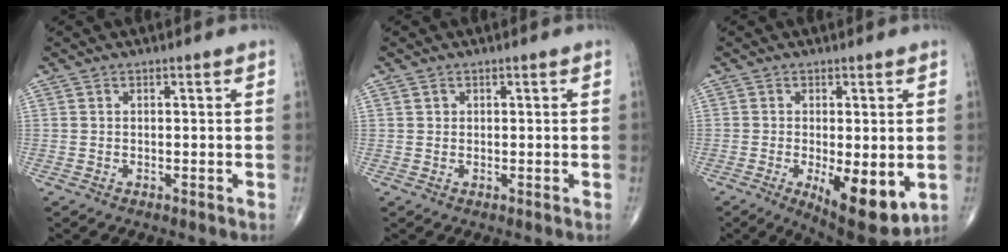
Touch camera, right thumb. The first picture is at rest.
{"total": 0.7, "force": [0.3, 0.6, 0.1], "torque": [0.005, 0.000, 0.005]}
{"total": 11.6, "force": [-2.8, 4.3, 10.3], "torque": [-0.146, -0.025, -0.030]}